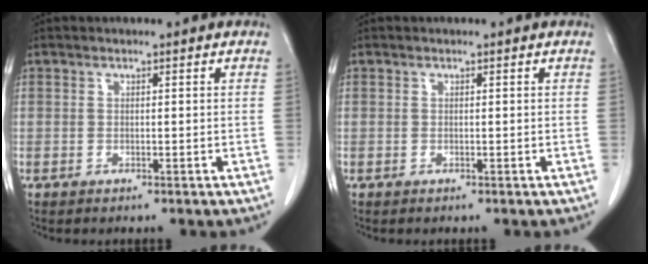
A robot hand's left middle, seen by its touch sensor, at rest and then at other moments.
{"total": 0.0}